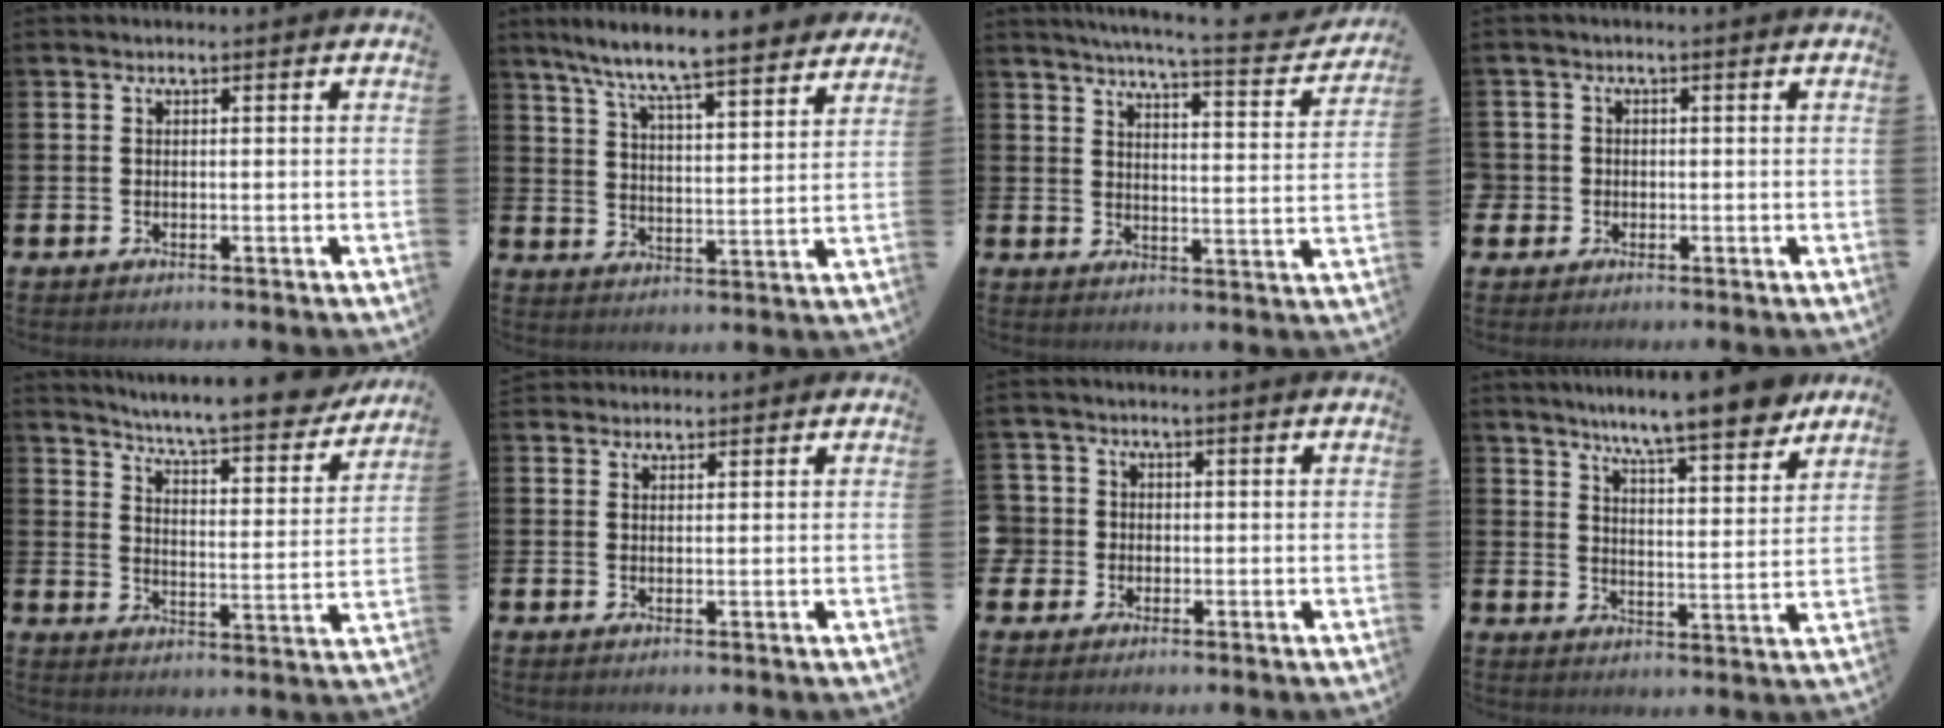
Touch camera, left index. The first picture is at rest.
{"total": 8.4, "force": [7.9, 0.2, 2.9], "torque": [-0.082, -0.057, 0.135]}
{"total": 5.9, "force": [5.5, 0.0, 2.1], "torque": [-0.040, -0.049, 0.086]}
{"total": 2.0, "force": [-0.3, 2.0, 0.0], "torque": [-0.004, 0.007, -0.011]}
{"total": 7.5, "force": [7.0, 0.4, 2.6], "torque": [-0.065, -0.060, 0.112]}
{"total": 1.9, "force": [1.9, 0.6, -0.1], "torque": [0.011, -0.007, 0.032]}
{"total": 3.0, "force": [0.0, 3.0, 0.1], "torque": [-0.012, 0.010, -0.005]}
{"total": 9.3, "force": [8.2, 0.6, 4.2], "torque": [-0.081, -0.050, 0.139]}